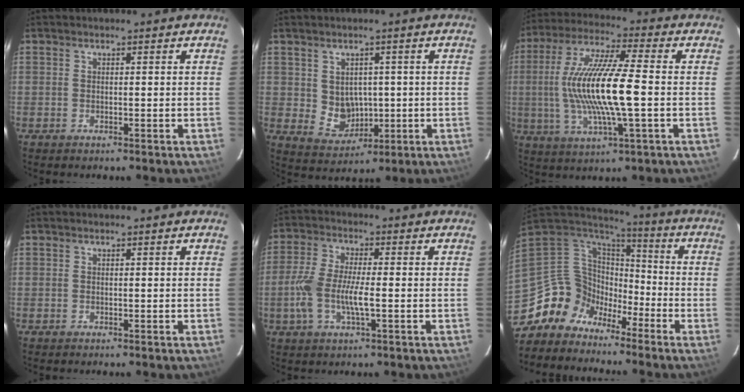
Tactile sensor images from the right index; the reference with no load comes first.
{"total": 6.2, "force": [0.3, 5.6, 2.7], "torque": [-0.054, 0.002, 0.025]}
{"total": 16.8, "force": [-1.0, 2.5, 16.6], "torque": [-0.323, -0.002, -0.018]}
{"total": 0.0}
{"total": 8.6, "force": [-1.9, 2.3, 8.1], "torque": [-0.175, -0.002, -0.039]}
{"total": 11.2, "force": [-9.0, 6.6, 1.1], "torque": [-0.038, 0.039, -0.179]}